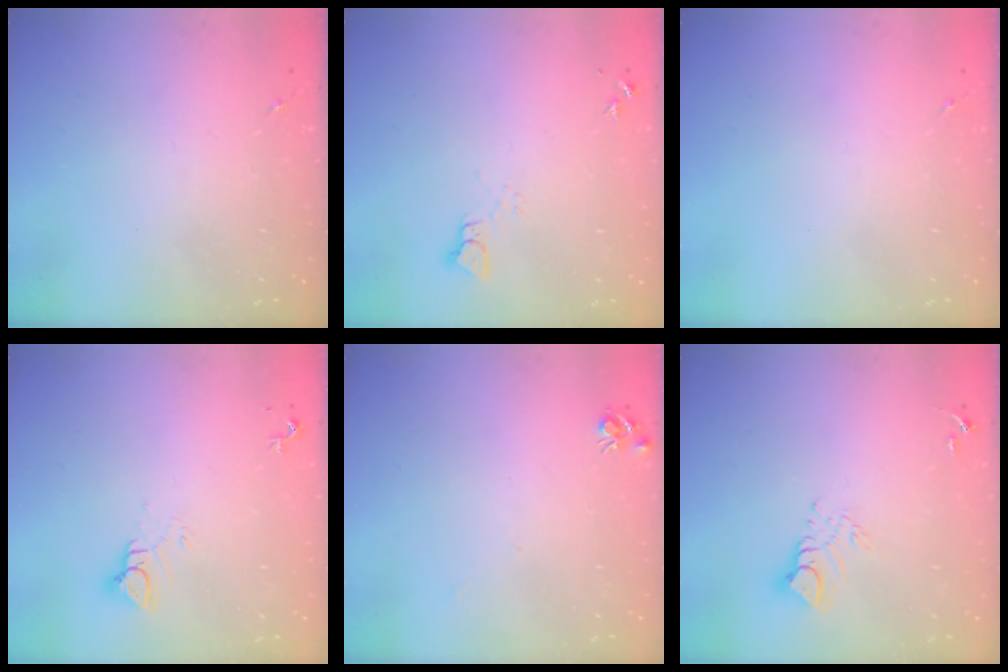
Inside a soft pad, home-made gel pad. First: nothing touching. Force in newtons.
{"total": 2.5, "press": 2.5, "slide": 0.1}
{"total": 0.0}
{"total": 5.6, "press": 5.6, "slide": 0.4}
{"total": 5.1, "press": 5.0, "slide": 0.7}
{"total": 7.2, "press": 7.1, "slide": 0.7}